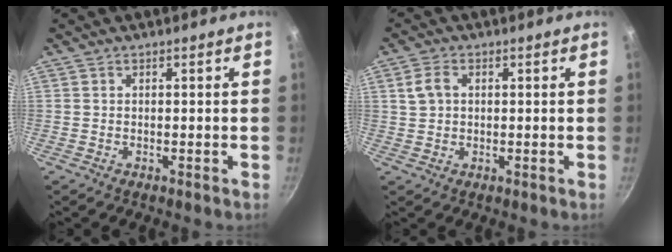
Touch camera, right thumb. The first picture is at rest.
{"total": 3.8, "force": [0.9, 2.7, 2.4], "torque": [-0.042, 0.006, 0.015]}